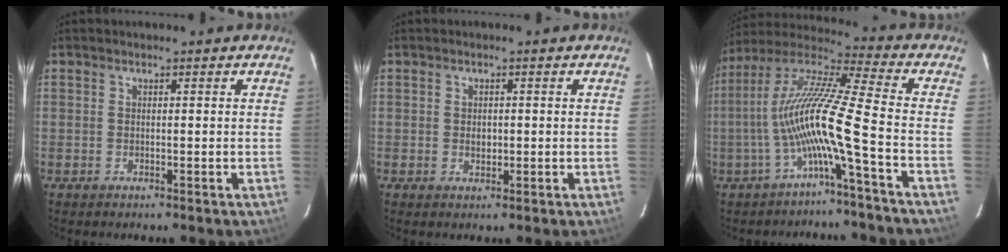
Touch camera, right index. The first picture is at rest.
{"total": 1.7, "force": [-0.1, 1.3, 1.1], "torque": [-0.018, 0.001, -0.001]}
{"total": 13.2, "force": [-4.6, -1.2, 12.3], "torque": [-0.228, 0.003, -0.092]}